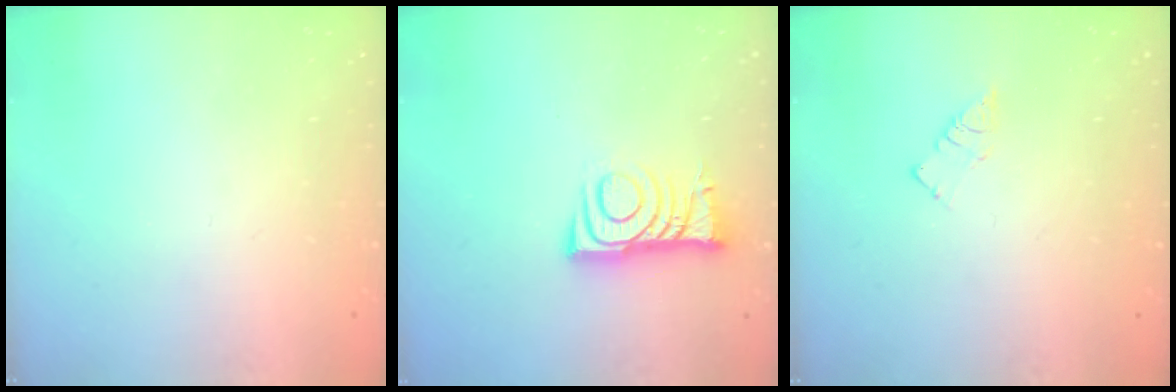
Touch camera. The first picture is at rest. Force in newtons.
{"total": 7.6, "press": 7.6, "slide": 0.7}
{"total": 3.3, "press": 3.3, "slide": 0.3}